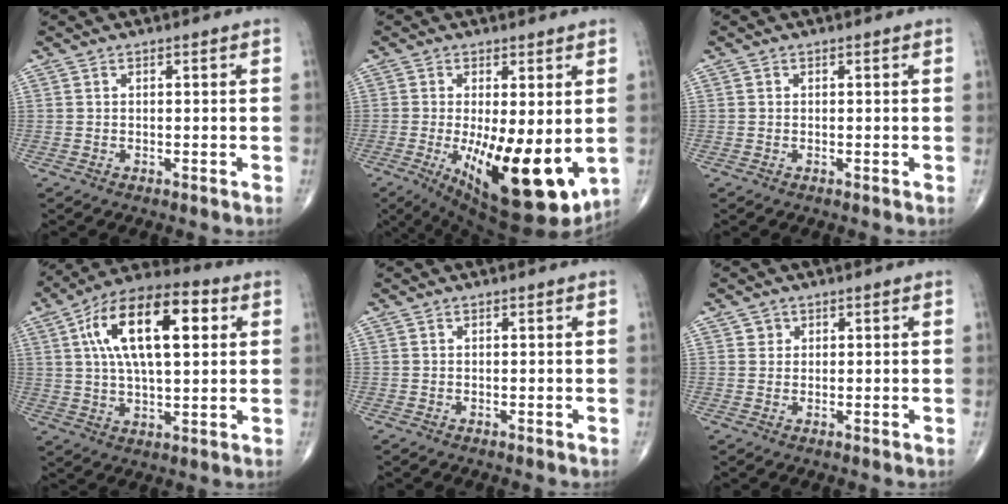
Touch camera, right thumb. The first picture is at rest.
{"total": 17.9, "force": [-3.2, 6.5, 16.3], "torque": [-0.231, -0.035, -0.024]}
{"total": 0.0}
{"total": 19.3, "force": [5.3, 8.5, 16.5], "torque": [-0.271, 0.013, 0.081]}
{"total": 0.0}
{"total": 1.5, "force": [0.7, 1.3, 0.1], "torque": [0.012, -0.002, 0.005]}